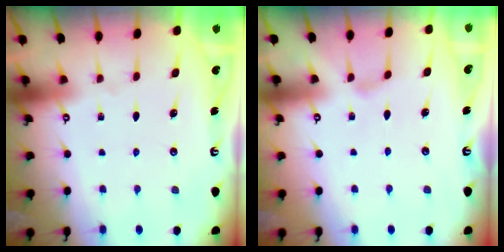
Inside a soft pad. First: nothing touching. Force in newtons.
{"total": 0.6, "press": 0.5, "slide": 0.2}